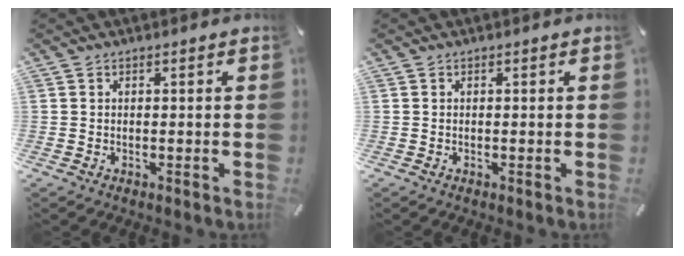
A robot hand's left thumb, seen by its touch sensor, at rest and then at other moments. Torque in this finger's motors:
{"motor_torque": [0.00, 0.00, -0.03, 0.03, 0.00]}